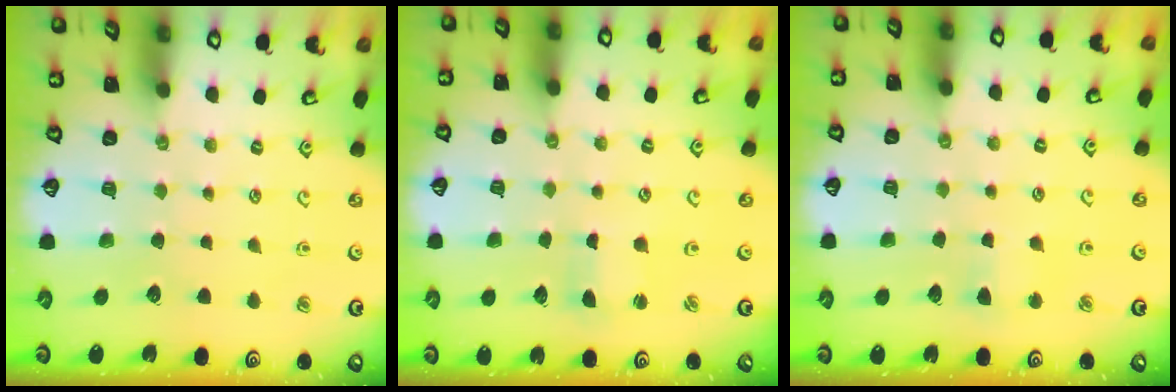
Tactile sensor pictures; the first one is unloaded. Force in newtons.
{"total": 1.4, "press": 1.4, "slide": 0.2}
{"total": 2.6, "press": 2.6, "slide": 0.5}